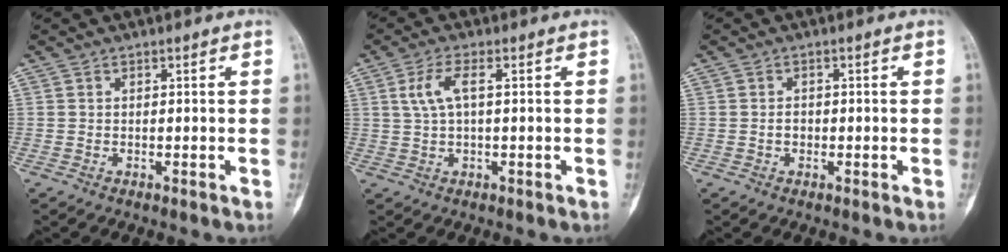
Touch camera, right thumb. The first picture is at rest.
{"total": 4.8, "force": [1.1, 1.6, 4.4], "torque": [-0.104, 0.013, 0.023]}
{"total": 1.5, "force": [-0.3, 1.1, 0.9], "torque": [-0.007, 0.005, -0.007]}